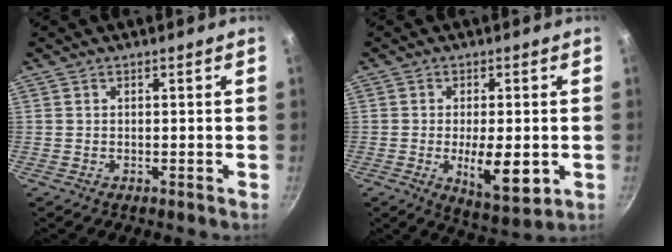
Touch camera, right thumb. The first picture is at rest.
{"total": 9.8, "force": [-1.9, 3.8, 8.8], "torque": [-0.127, -0.018, -0.023]}